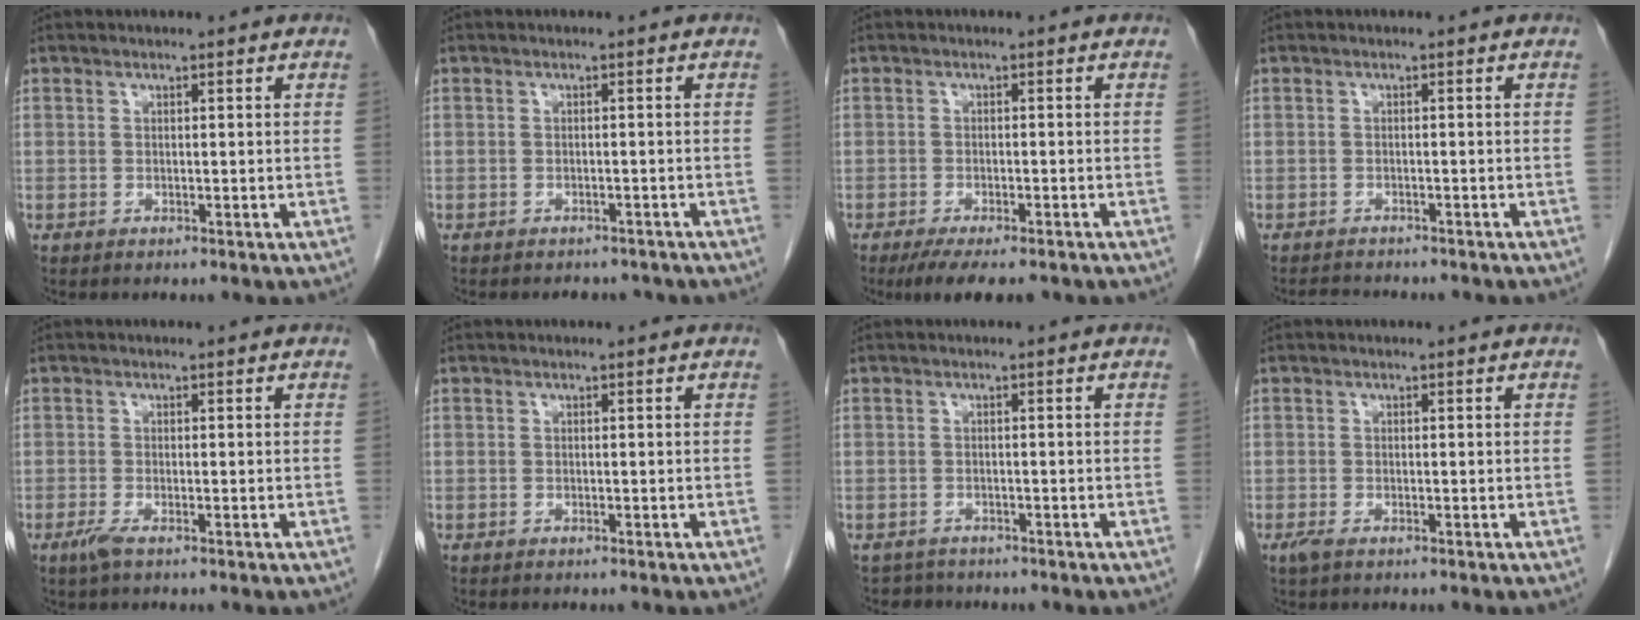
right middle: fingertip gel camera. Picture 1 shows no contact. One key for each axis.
{"total": 4.3, "fx": -3.9, "fy": 1.7, "fz": 0.9, "tx": -0.012, "ty": -0.001, "tz": -0.044}
{"total": 7.7, "fx": -5.9, "fy": 1.9, "fz": 4.5, "tx": -0.064, "ty": -0.013, "tz": -0.087}
{"total": 4.1, "fx": -3.8, "fy": 1.0, "fz": 1.3, "tx": -0.026, "ty": -0.009, "tz": -0.053}
{"total": 1.6, "fx": -1.0, "fy": 0.2, "fz": 1.3, "tx": -0.030, "ty": -0.005, "tz": -0.022}
{"total": 0.0}
{"total": 1.9, "fx": -1.7, "fy": 0.7, "fz": -0.7, "tx": 0.003, "ty": -0.003, "tz": -0.028}
{"total": 1.2, "fx": -0.7, "fy": 0.3, "fz": 0.8, "tx": -0.022, "ty": -0.004, "tz": -0.012}